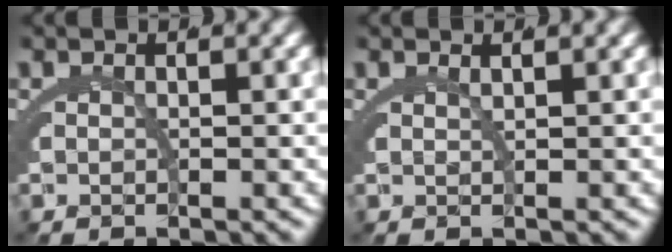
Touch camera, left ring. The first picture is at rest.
{"total": 1.4, "force": [0.9, -1.1, 0.2], "torque": [0.002, -0.002, 0.021]}